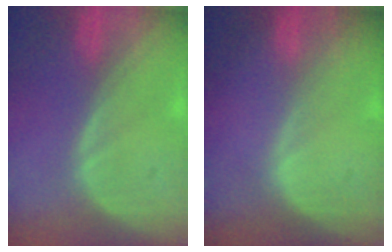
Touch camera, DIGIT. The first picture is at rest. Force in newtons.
{"total": 0.0}